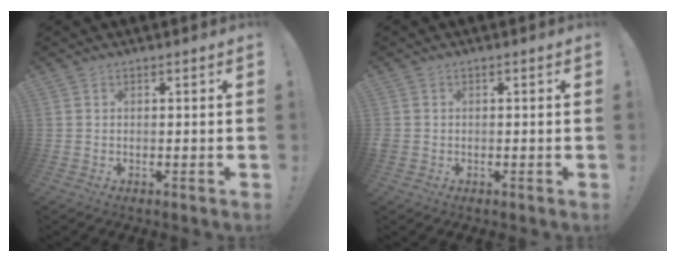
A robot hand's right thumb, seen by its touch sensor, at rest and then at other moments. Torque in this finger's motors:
{"motor_torque": [0.70, 0.89, 0.49, -0.02, 0.01]}